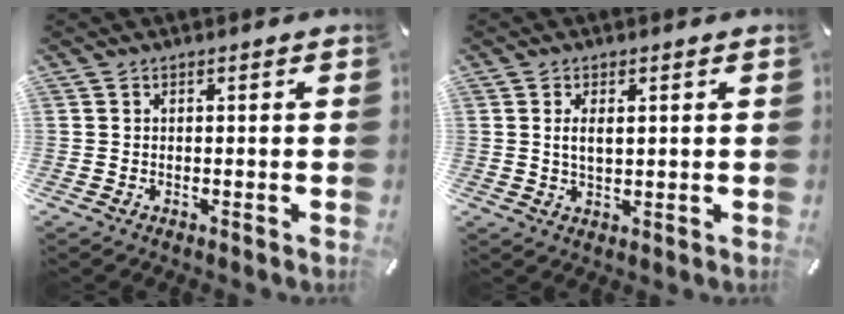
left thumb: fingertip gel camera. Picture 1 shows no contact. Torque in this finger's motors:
{"motor_torque": [0.26, -0.13, 0.12, 0.03, 0.16]}